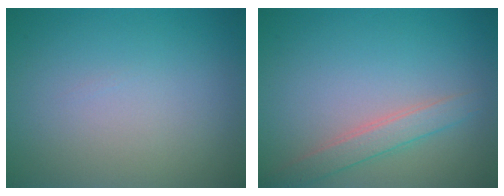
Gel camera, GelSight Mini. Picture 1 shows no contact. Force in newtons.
{"total": 2.3, "press": 2.3, "slide": 0.1}